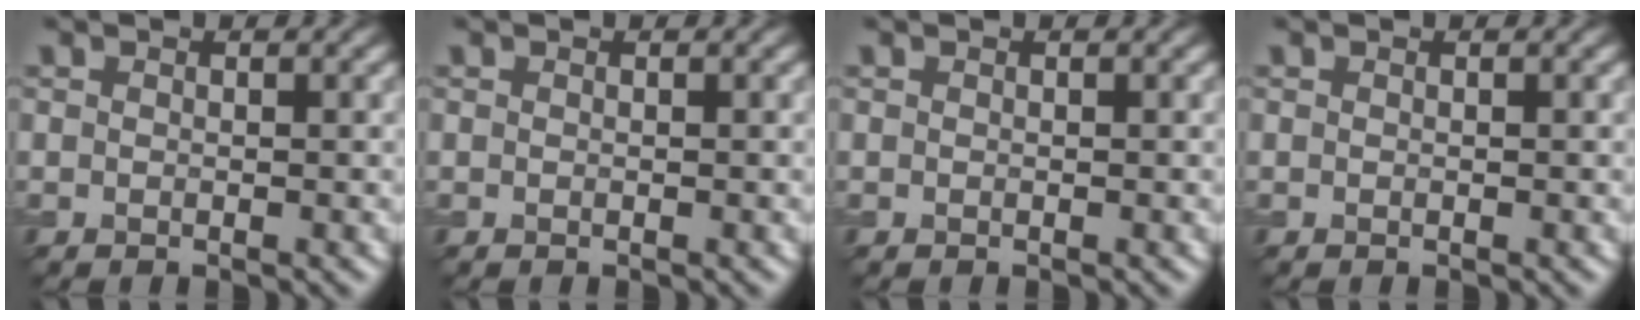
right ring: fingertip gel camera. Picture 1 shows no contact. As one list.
[{"total": 0.0}, {"total": 0.0}, {"total": 0.0}]